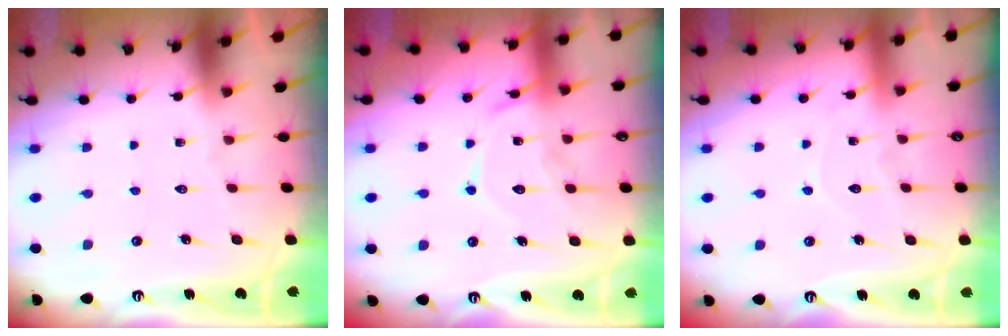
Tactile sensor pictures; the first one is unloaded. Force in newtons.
{"total": 14.1, "press": 14.0, "slide": 1.3}
{"total": 6.8, "press": 6.8, "slide": 0.7}